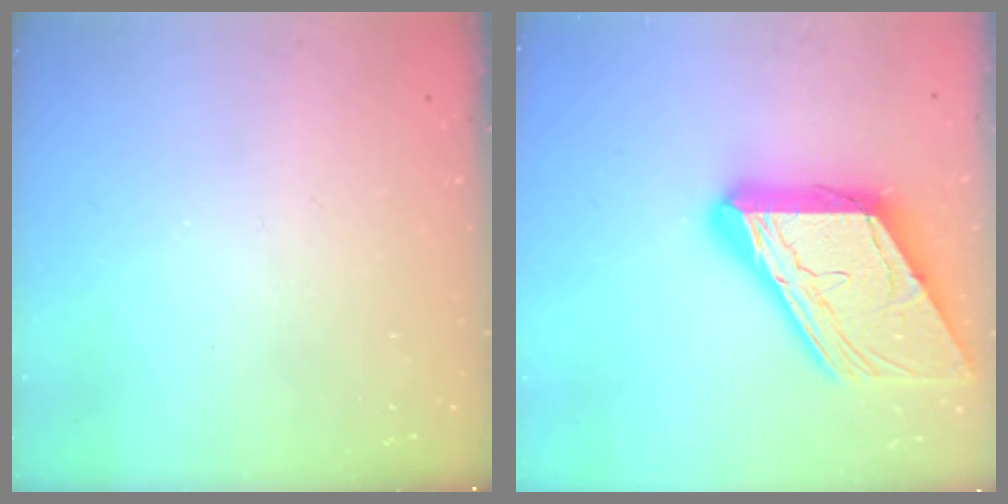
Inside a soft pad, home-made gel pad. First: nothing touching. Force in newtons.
{"total": 23.0, "press": 22.9, "slide": 2.4}